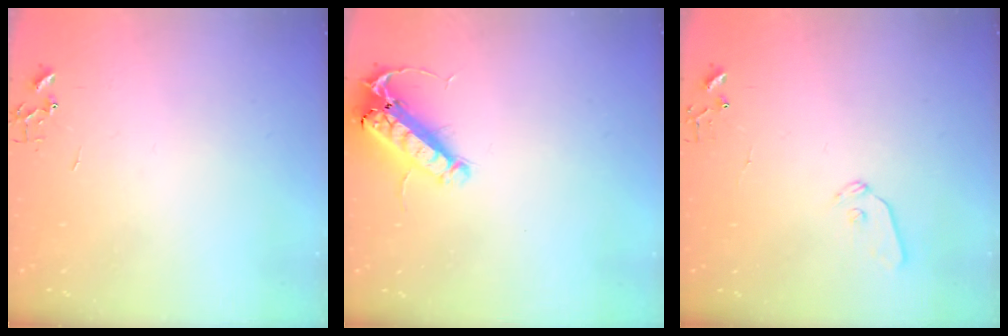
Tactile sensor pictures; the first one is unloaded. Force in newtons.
{"total": 15.2, "press": 15.0, "slide": 2.7}
{"total": 6.0, "press": 5.9, "slide": 0.8}